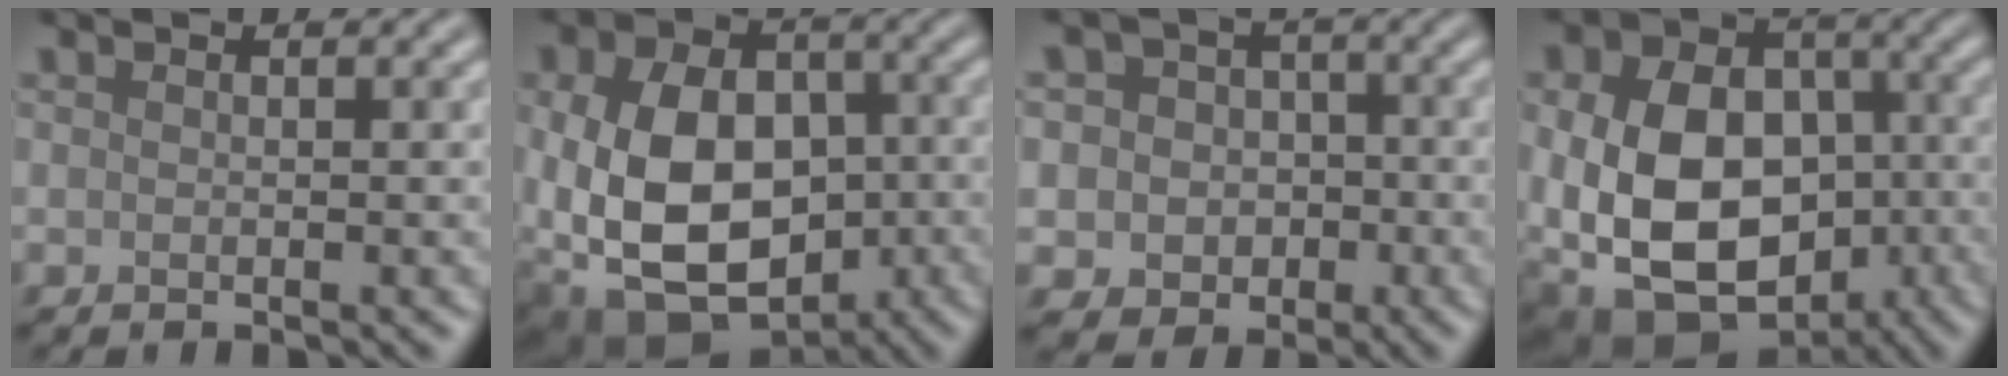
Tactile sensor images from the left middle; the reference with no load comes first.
{"total": 14.5, "force": [-2.8, 10.7, 9.4], "torque": [-0.173, -0.030, -0.039]}
{"total": 6.2, "force": [-0.1, 5.8, 2.0], "torque": [-0.028, 0.029, -0.028]}
{"total": 17.4, "force": [-3.6, 13.5, 10.3], "torque": [-0.210, -0.022, -0.057]}